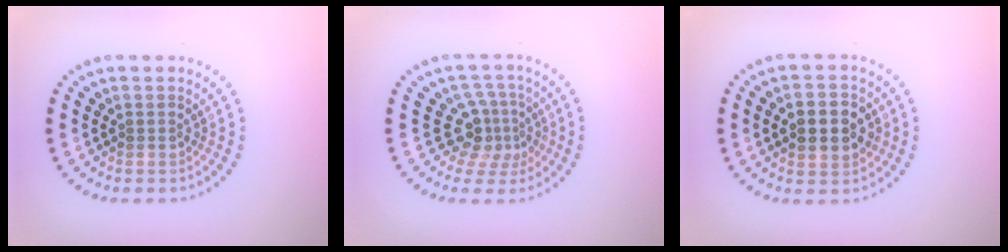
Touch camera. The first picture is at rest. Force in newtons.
{"total": 3.6, "press": 2.5, "slide": 2.6}
{"total": 4.6, "press": 4.6, "slide": 0.2}